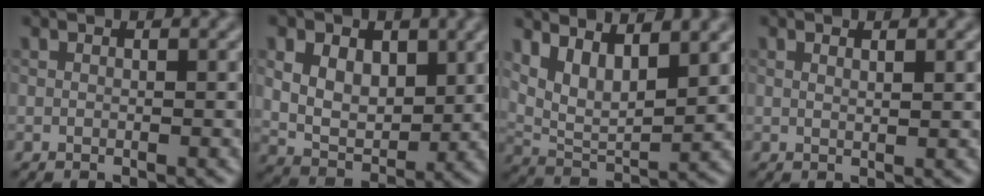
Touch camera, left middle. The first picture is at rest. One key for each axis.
{"total": 5.7, "fx": 1.7, "fy": 4.2, "fz": 3.5, "tx": -0.074, "ty": -0.004, "tz": 0.028}
{"total": 5.6, "fx": 3.0, "fy": 2.4, "fz": 4.1, "tx": -0.085, "ty": -0.013, "tz": 0.063}
{"total": 1.3, "fx": 0.7, "fy": 0.3, "fz": 1.0, "tx": -0.012, "ty": 0.002, "tz": 0.008}